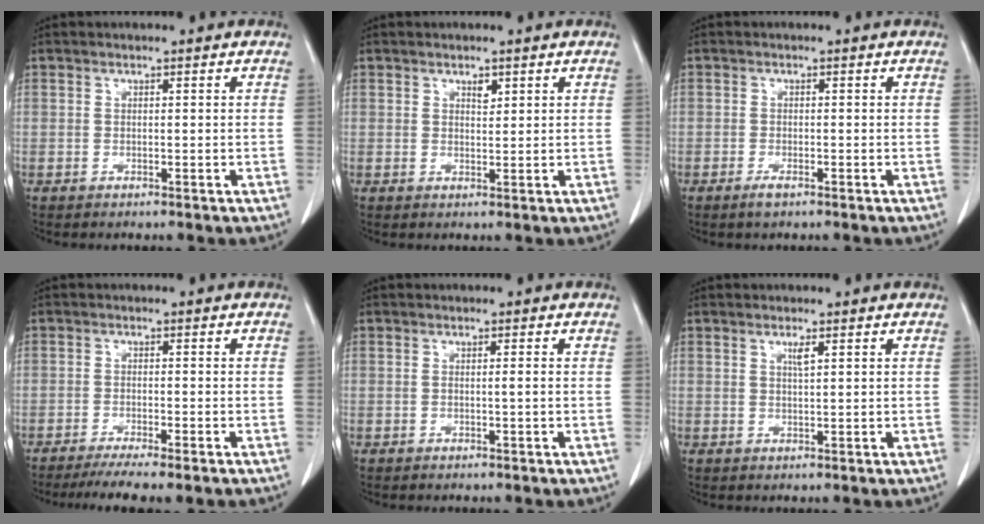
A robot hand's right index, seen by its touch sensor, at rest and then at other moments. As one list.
[{"total": 1.4, "force": [0.8, 0.6, 0.9], "torque": [-0.011, -0.004, 0.013]}, {"total": 1.4, "force": [-1.0, 0.3, 1.0], "torque": [-0.023, -0.003, -0.015]}, {"total": 7.3, "force": [-5.9, 0.3, 4.2], "torque": [-0.057, -0.013, -0.090]}, {"total": 0.7, "force": [-0.1, -0.2, 0.7], "torque": [-0.009, 0.000, -0.003]}, {"total": 1.4, "force": [0.7, 0.0, 1.2], "torque": [-0.024, -0.001, 0.012]}]